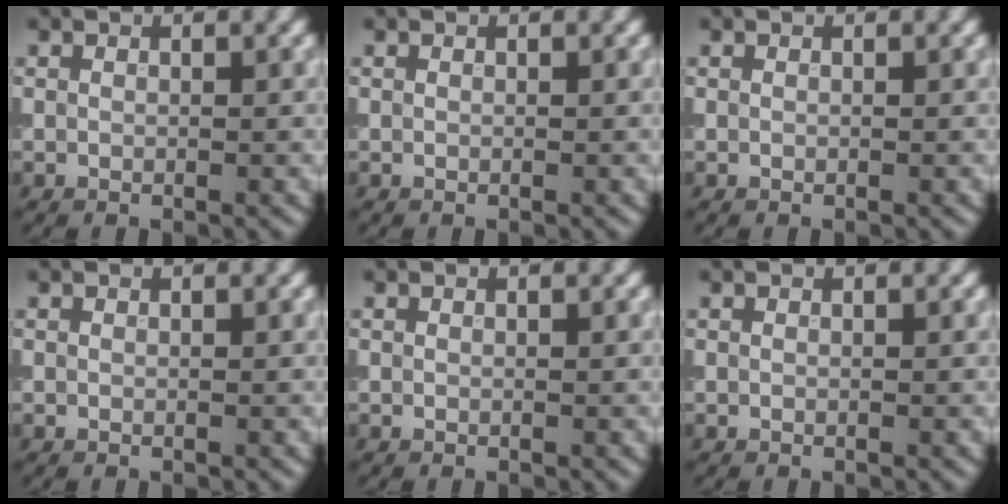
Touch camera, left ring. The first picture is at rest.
{"total": 0.0}
{"total": 0.0}
{"total": 0.0}
{"total": 0.0}
{"total": 0.0}